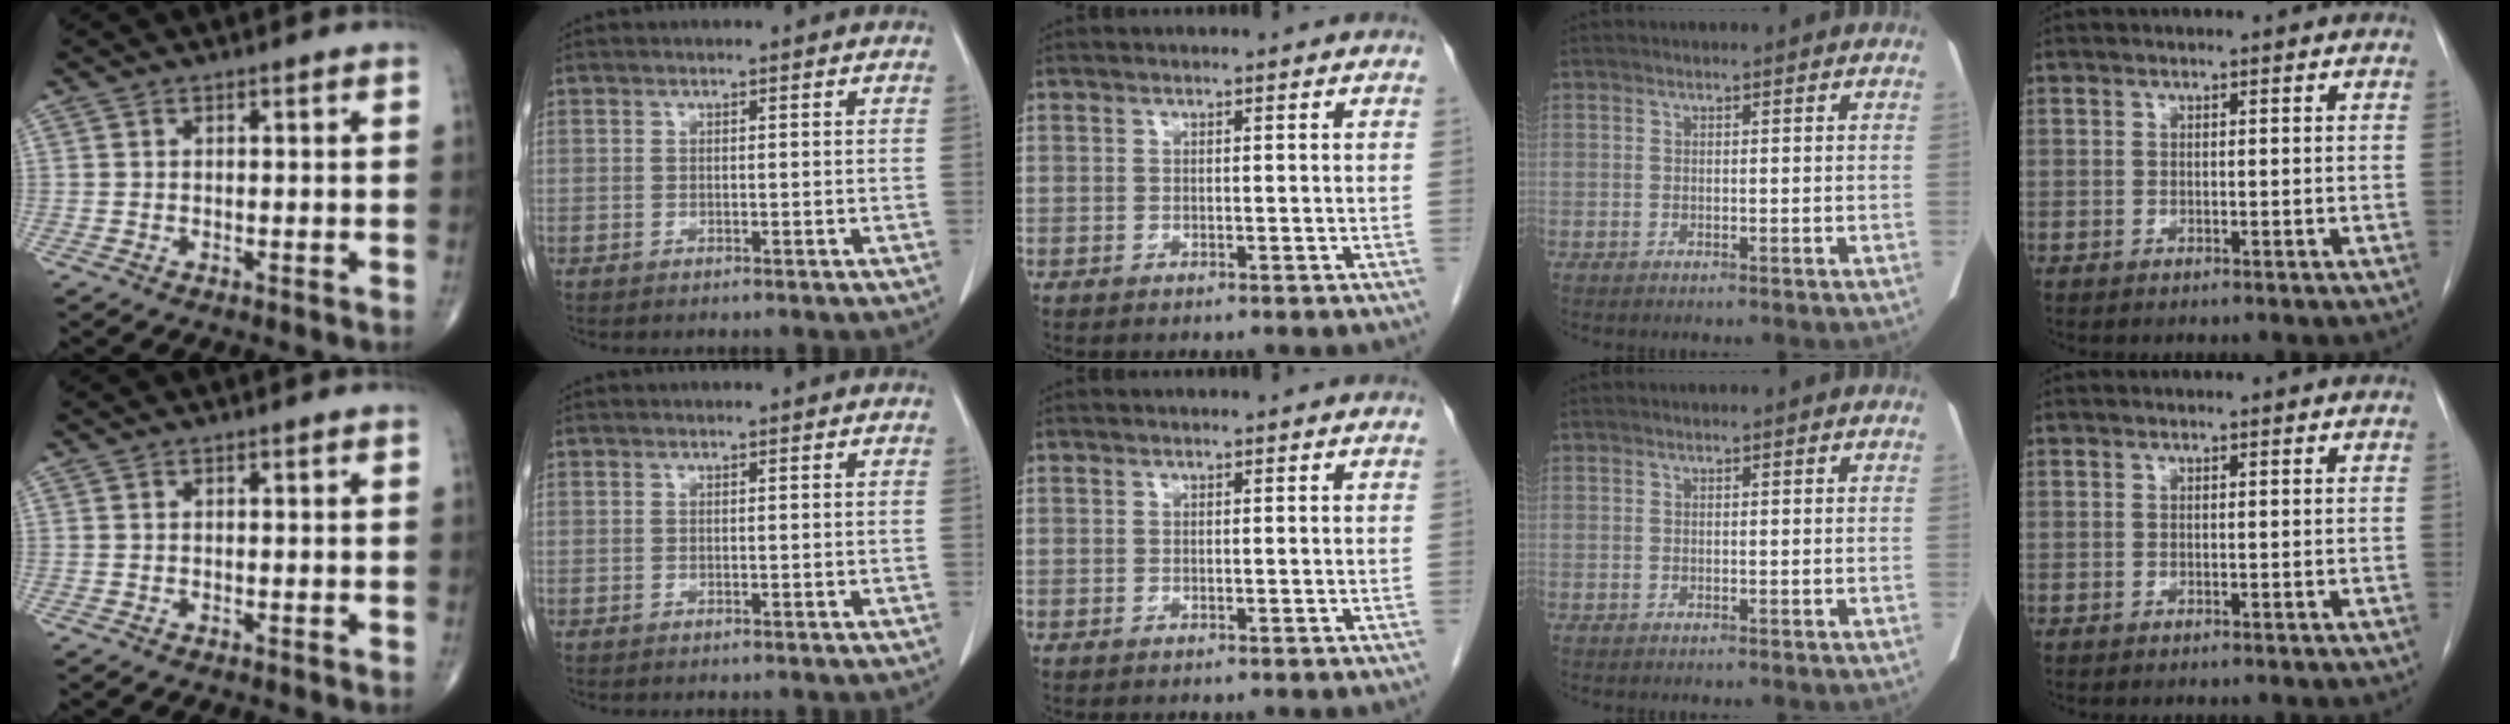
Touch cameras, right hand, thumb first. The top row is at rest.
{}